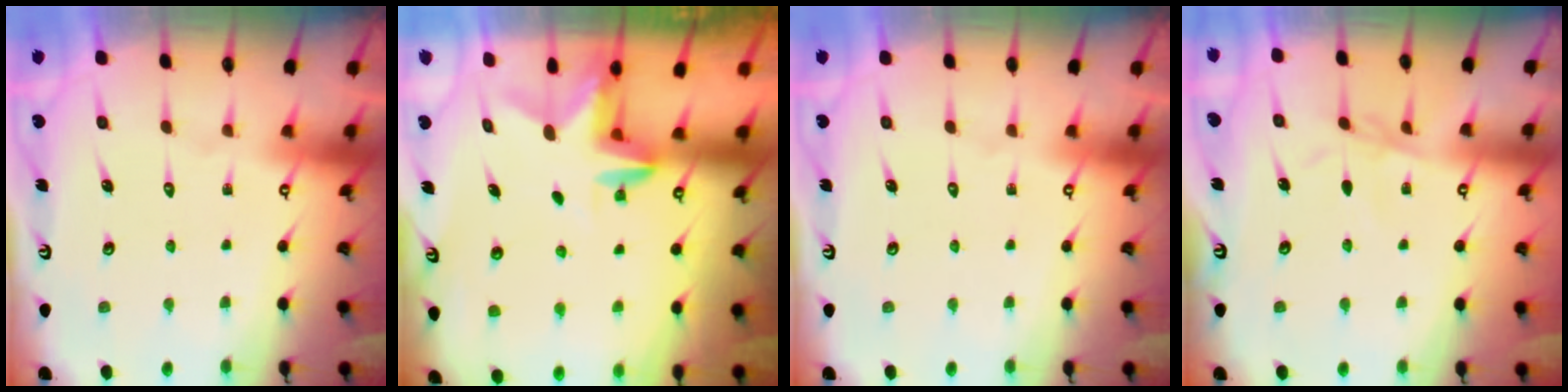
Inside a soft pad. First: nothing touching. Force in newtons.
{"total": 3.1, "press": 3.1, "slide": 0.2}
{"total": 0.0}
{"total": 2.0, "press": 2.0, "slide": 0.4}